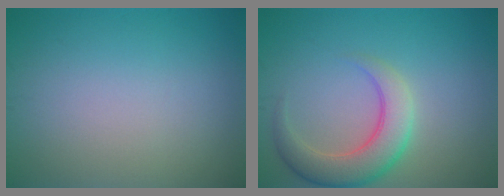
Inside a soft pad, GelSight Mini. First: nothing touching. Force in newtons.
{"total": 4.9, "press": 4.9, "slide": 0.5}